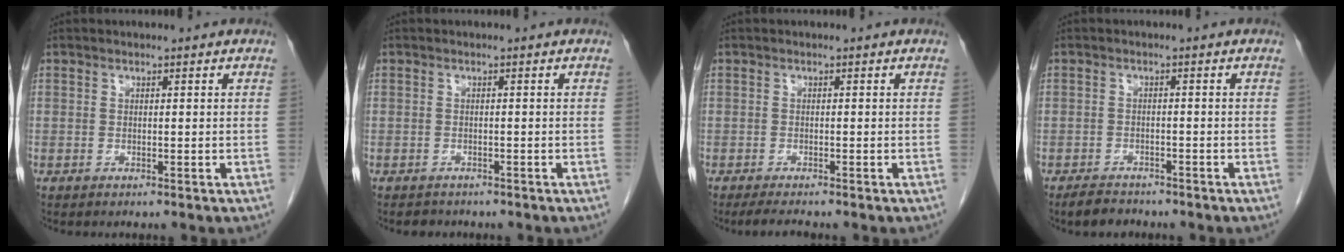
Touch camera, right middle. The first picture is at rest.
{"total": 1.7, "force": [-1.5, 0.9, 0.1], "torque": [-0.009, 0.000, -0.023]}
{"total": 2.6, "force": [-2.2, 0.1, 1.4], "torque": [-0.027, -0.008, -0.036]}
{"total": 3.3, "force": [-2.9, 1.4, 0.9], "torque": [-0.022, -0.002, -0.045]}